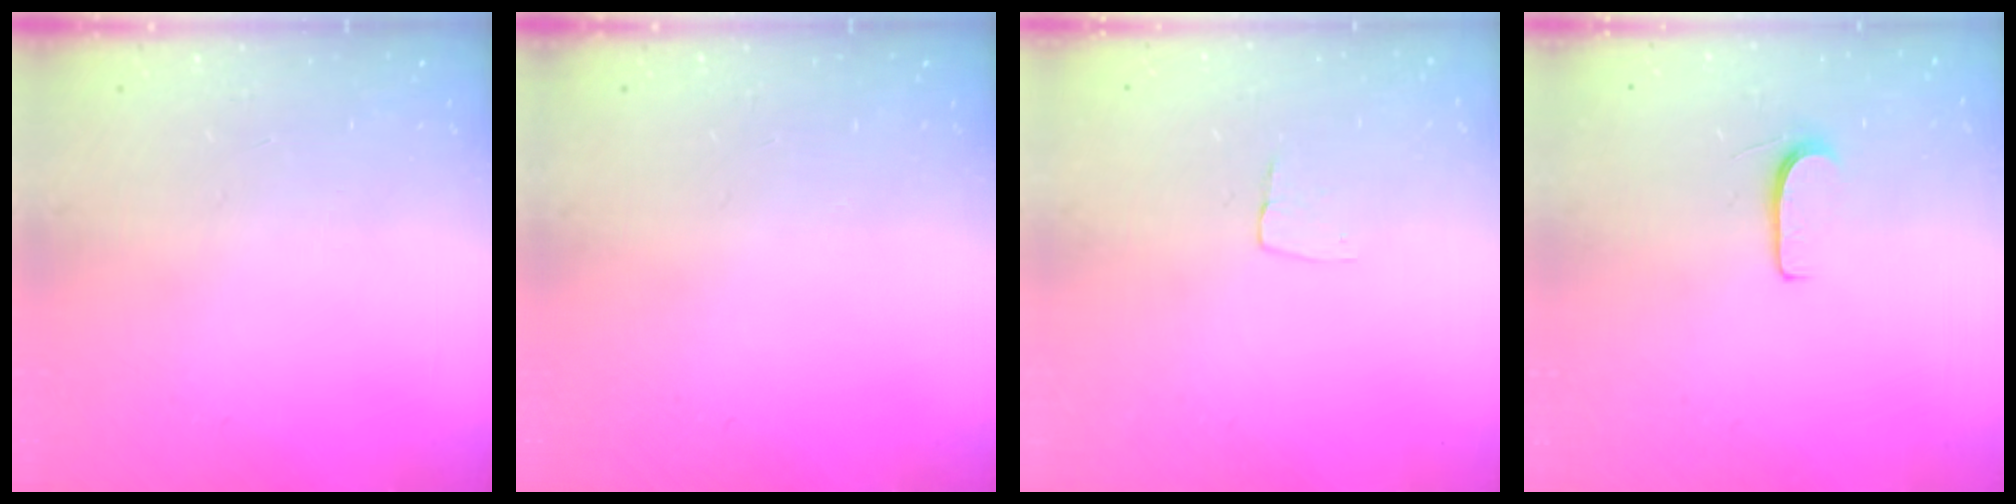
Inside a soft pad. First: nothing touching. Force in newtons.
{"total": 0.0}
{"total": 3.4, "press": 3.4, "slide": 0.2}
{"total": 5.1, "press": 5.1, "slide": 0.6}